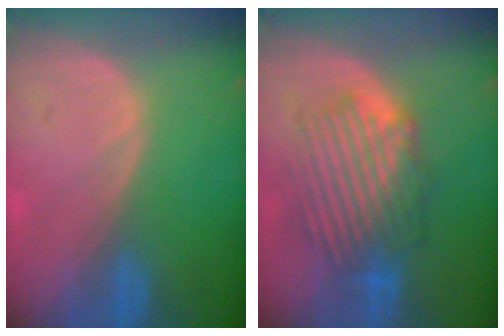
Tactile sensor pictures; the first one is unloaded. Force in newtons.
{"total": 8.7, "press": 8.4, "slide": 2.1}